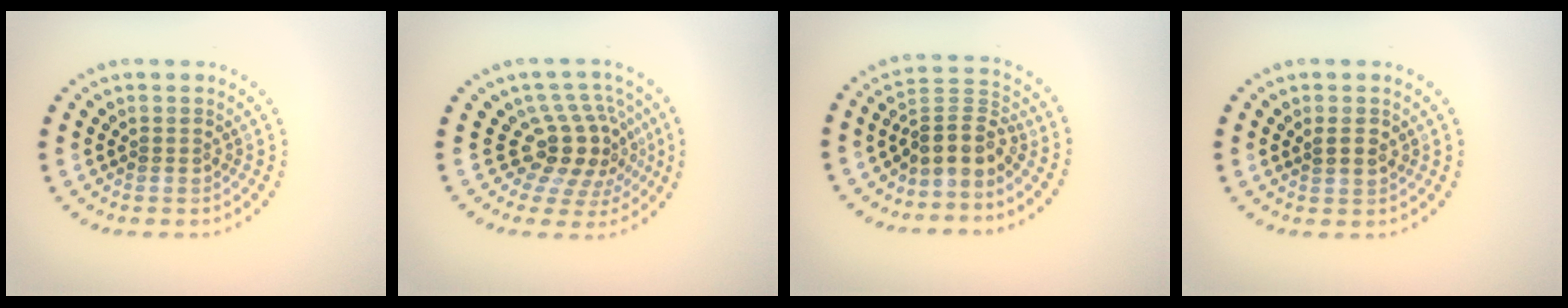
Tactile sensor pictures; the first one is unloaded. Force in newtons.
{"total": 4.8, "press": 3.6, "slide": 3.2}
{"total": 3.5, "press": 2.6, "slide": 2.4}
{"total": 1.0, "press": 0.9, "slide": 0.4}